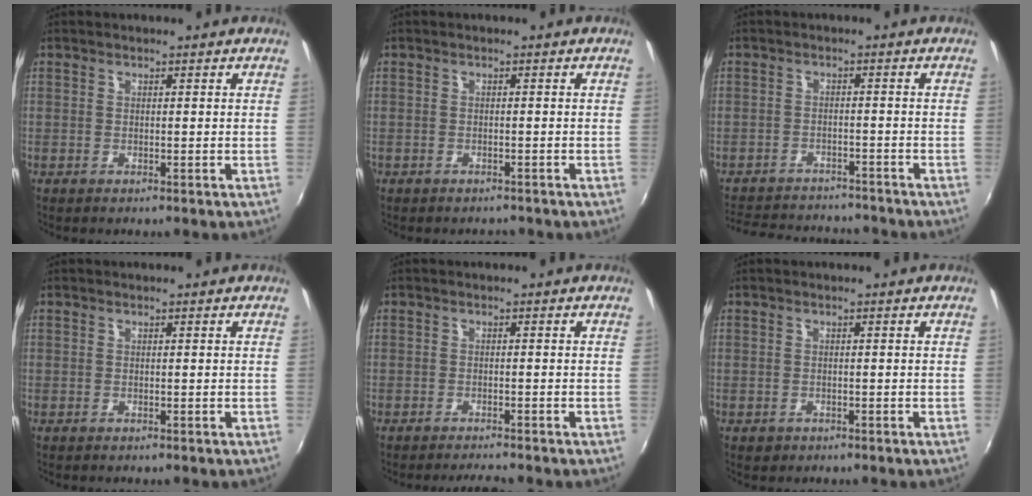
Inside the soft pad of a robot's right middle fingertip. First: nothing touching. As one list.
[{"total": 1.7, "force": [-1.4, 0.9, 0.2], "torque": [-0.010, -0.004, -0.020]}, {"total": 12.3, "force": [-10.8, 4.8, 3.5], "torque": [-0.099, 0.026, -0.155]}, {"total": 0.0}, {"total": 2.7, "force": [-2.6, 0.0, 0.8], "torque": [-0.024, -0.008, -0.045]}, {"total": 1.3, "force": [-0.7, 1.0, 0.4], "torque": [-0.009, -0.002, -0.007]}]